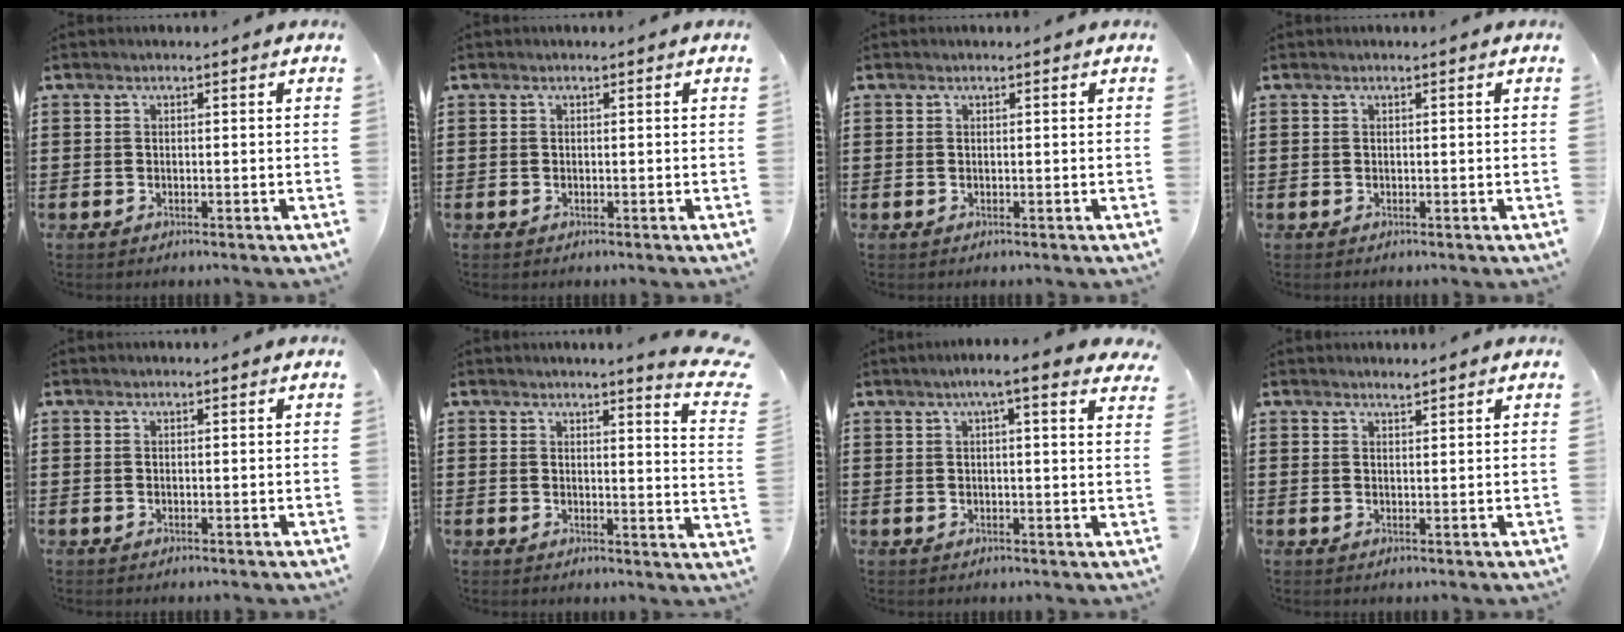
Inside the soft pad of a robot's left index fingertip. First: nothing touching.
{"total": 0.0}
{"total": 0.0}
{"total": 0.0}
{"total": 0.0}
{"total": 3.2, "force": [2.9, -0.5, 1.3], "torque": [-0.031, -0.017, 0.049]}
{"total": 4.4, "force": [2.9, 0.1, 3.3], "torque": [-0.064, -0.001, 0.047]}
{"total": 1.3, "force": [1.2, 0.0, 0.3], "torque": [-0.006, 0.001, 0.024]}